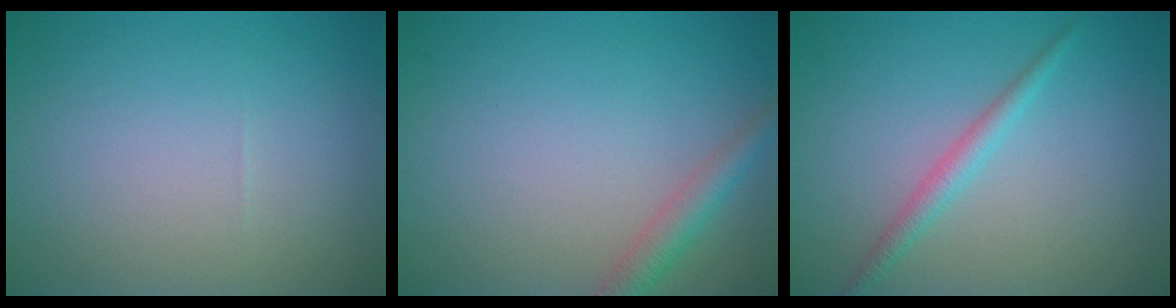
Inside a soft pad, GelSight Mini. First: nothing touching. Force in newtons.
{"total": 2.3, "press": 2.3, "slide": 0.1}
{"total": 1.8, "press": 1.8, "slide": 0.1}